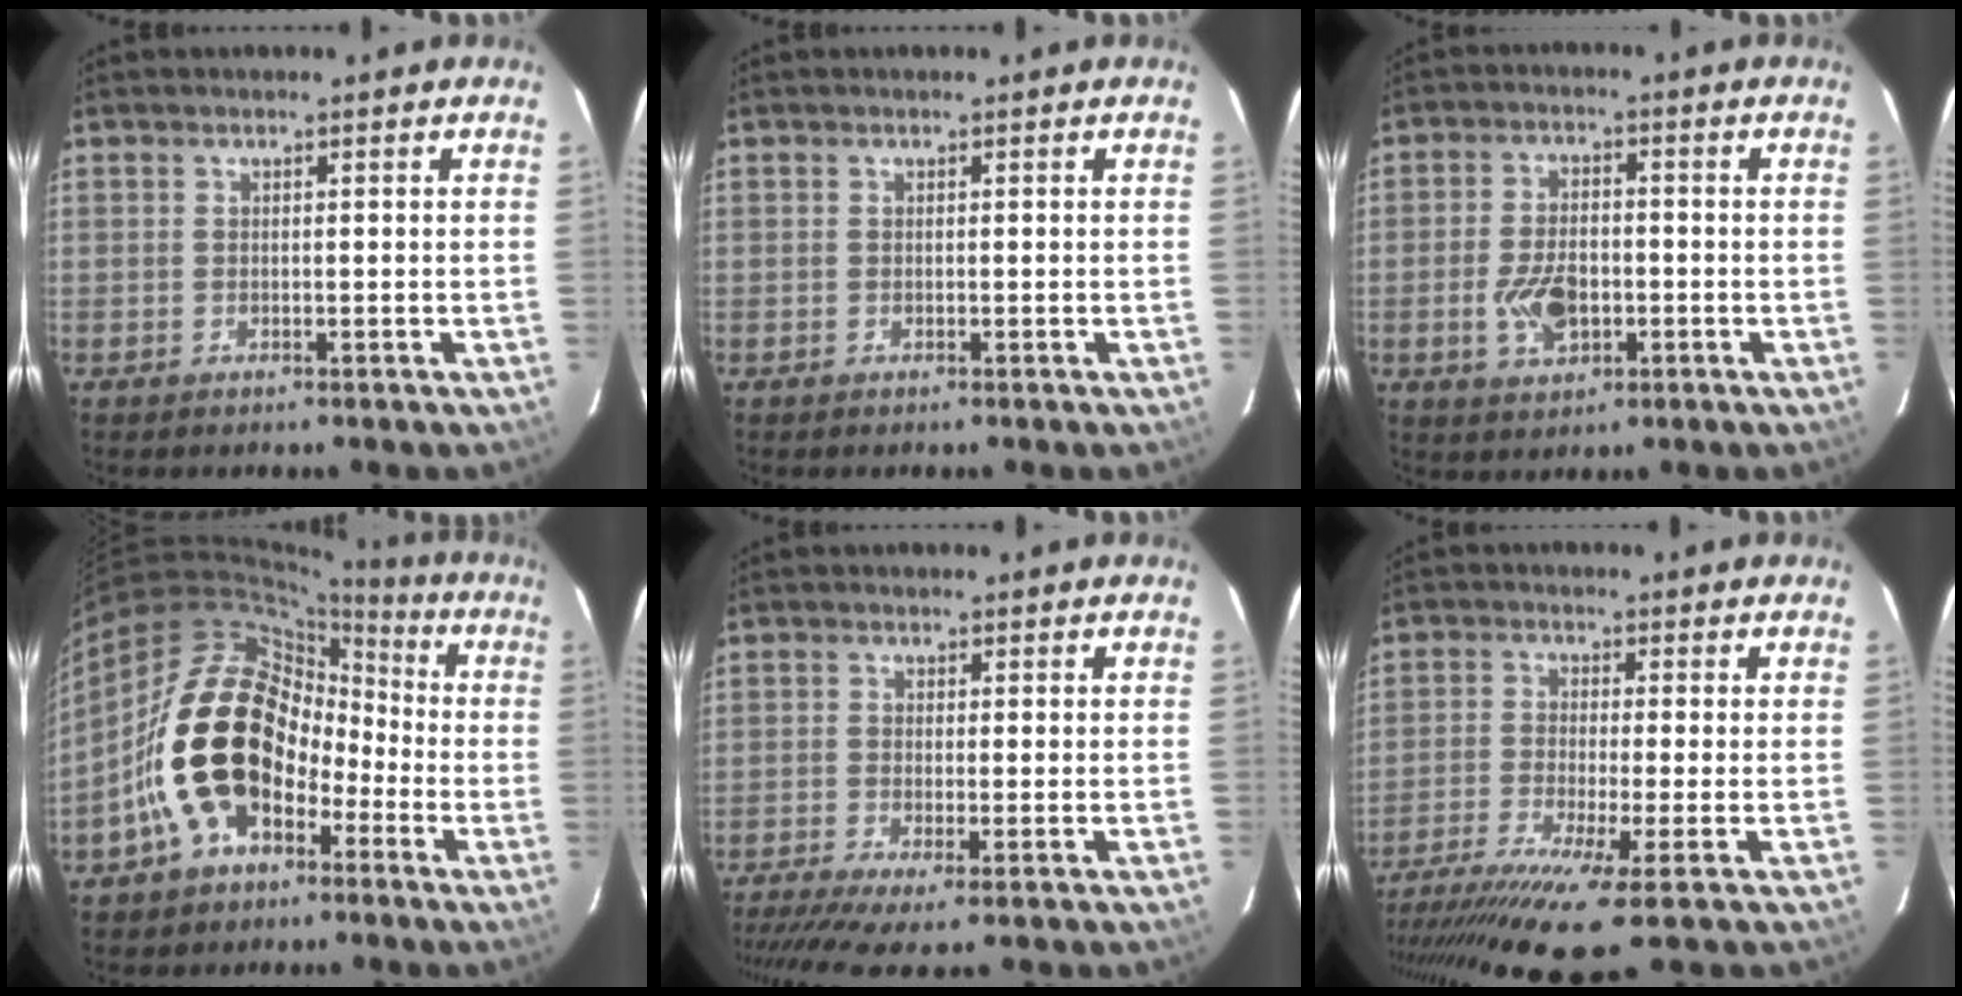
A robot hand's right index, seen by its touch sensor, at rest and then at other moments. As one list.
[{"total": 0.0}, {"total": 7.7, "force": [-2.1, 4.6, 5.8], "torque": [-0.119, 0.001, -0.031]}, {"total": 17.9, "force": [-5.6, 12.4, 11.6], "torque": [-0.224, 0.023, -0.090]}, {"total": 6.5, "force": [-4.7, -0.4, 4.5], "torque": [-0.105, -0.027, -0.087]}, {"total": 15.2, "force": [-10.0, 0.8, 11.4], "torque": [-0.238, -0.065, -0.176]}]